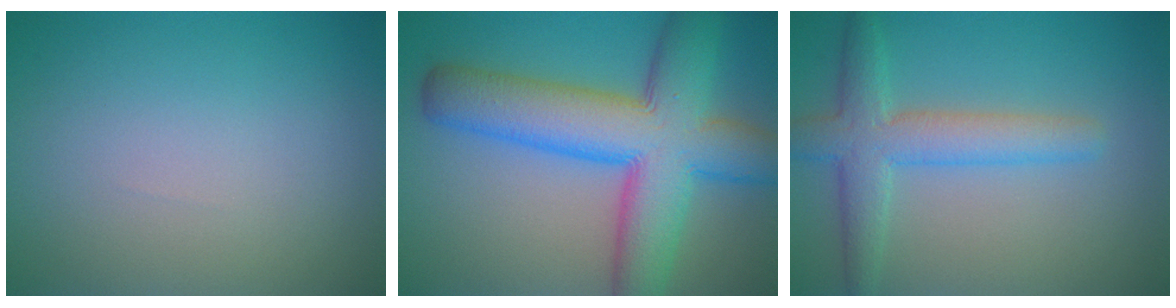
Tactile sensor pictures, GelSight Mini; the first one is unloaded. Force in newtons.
{"total": 11.6, "press": 11.6, "slide": 0.3}
{"total": 4.7, "press": 4.7, "slide": 0.3}